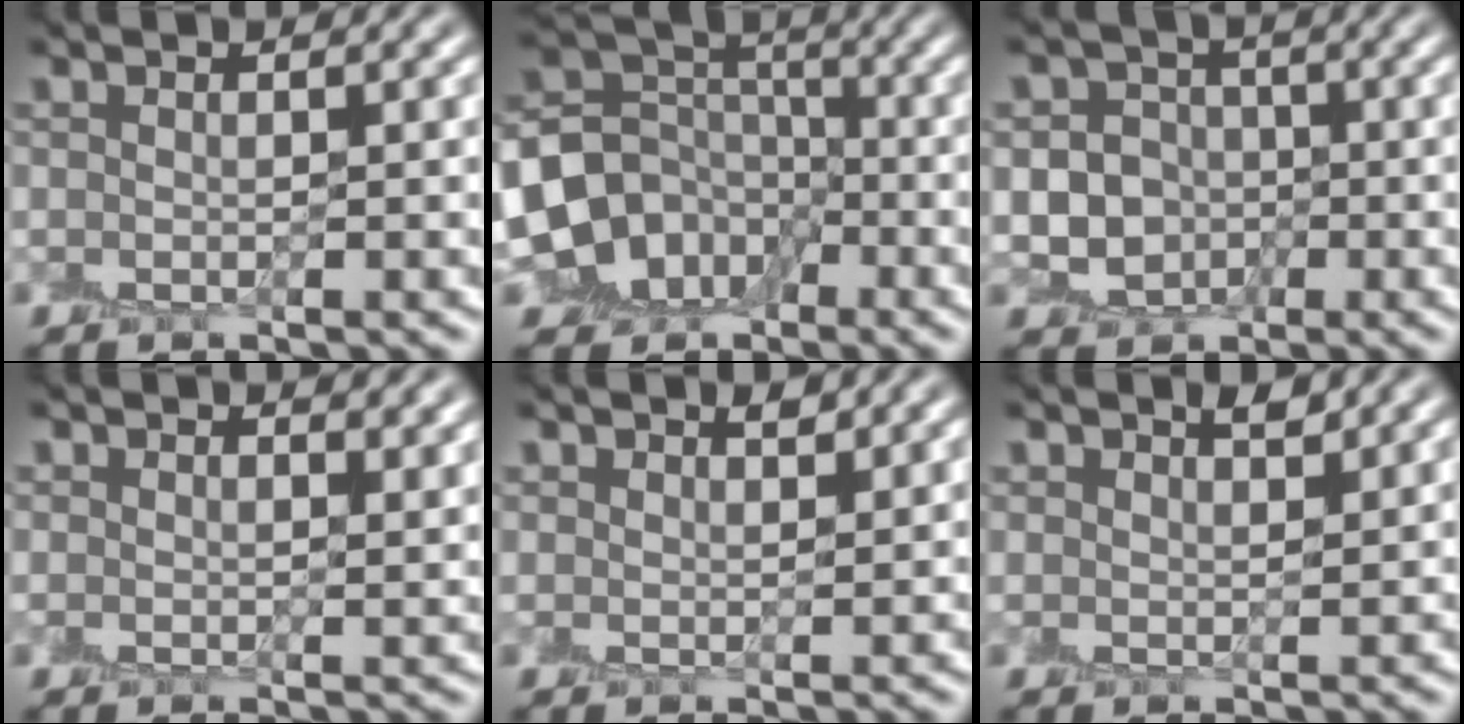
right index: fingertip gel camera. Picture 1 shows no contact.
{"total": 7.9, "force": [-3.5, 6.4, 2.9], "torque": [-0.049, 0.002, -0.080]}
{"total": 4.5, "force": [-1.0, 4.1, 1.5], "torque": [-0.004, 0.000, -0.033]}
{"total": 3.6, "force": [2.7, 1.4, 1.8], "torque": [-0.004, 0.015, 0.022]}
{"total": 1.5, "force": [1.4, 0.3, 0.4], "torque": [0.004, 0.004, 0.022]}
{"total": 1.8, "force": [1.6, 0.5, 0.7], "torque": [0.005, 0.008, 0.020]}